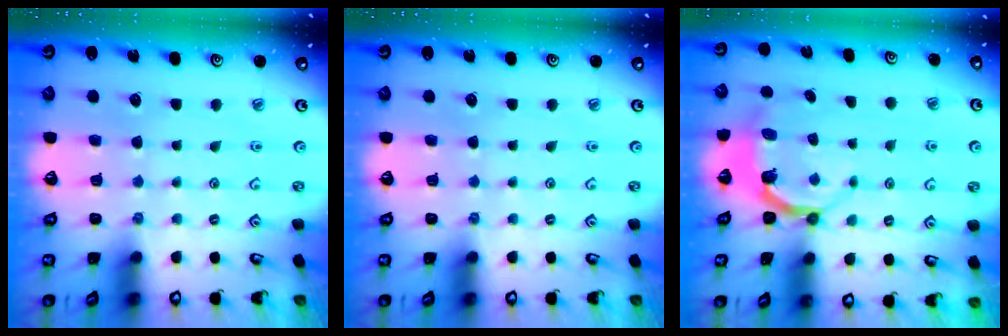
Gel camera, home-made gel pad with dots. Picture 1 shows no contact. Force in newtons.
{"total": 0.0}
{"total": 4.6, "press": 3.5, "slide": 3.0}